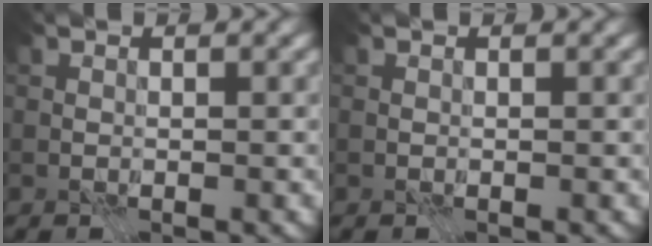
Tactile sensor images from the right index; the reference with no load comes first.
{"total": 0.0}